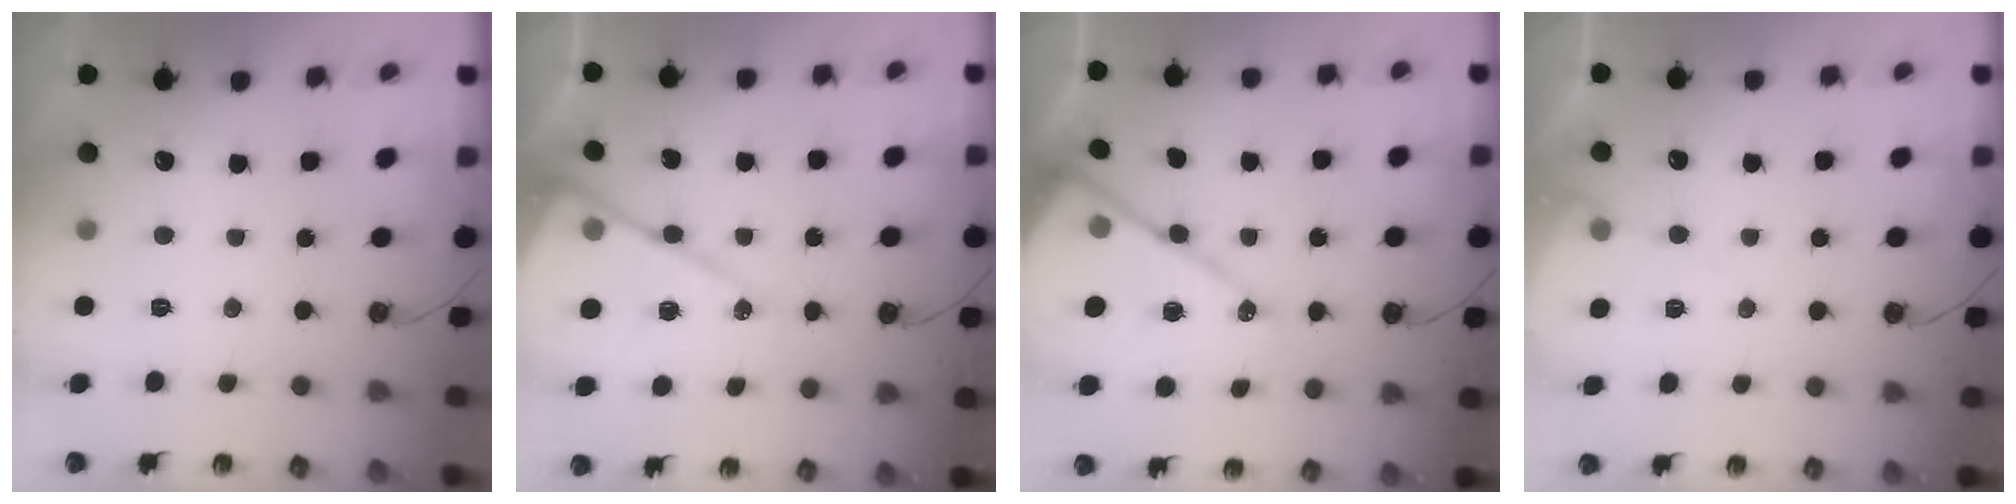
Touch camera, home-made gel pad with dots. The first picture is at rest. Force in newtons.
{"total": 16.2, "press": 16.1, "slide": 1.5}
{"total": 16.9, "press": 16.8, "slide": 1.7}
{"total": 5.5, "press": 5.4, "slide": 0.8}